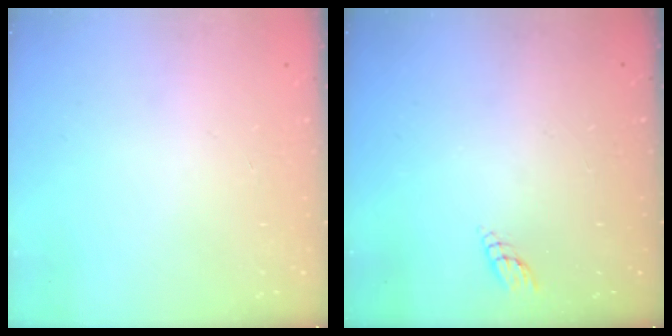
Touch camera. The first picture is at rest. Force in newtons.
{"total": 2.9, "press": 2.9, "slide": 0.3}